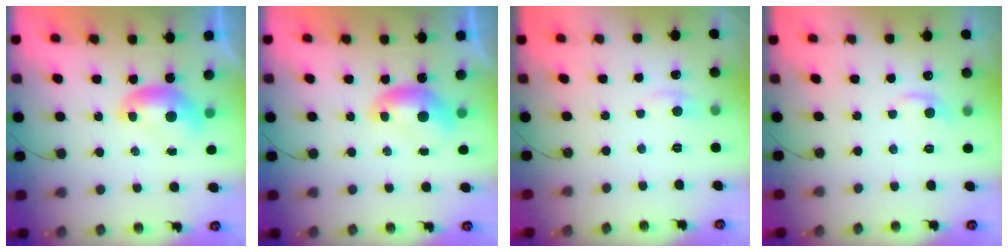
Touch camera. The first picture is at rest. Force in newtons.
{"total": 0.0}
{"total": 1.6, "press": 1.4, "slide": 0.8}
{"total": 0.9, "press": 0.5, "slide": 0.7}